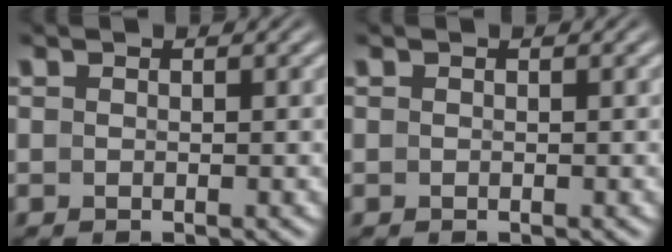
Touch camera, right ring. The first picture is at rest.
{"total": 0.0}